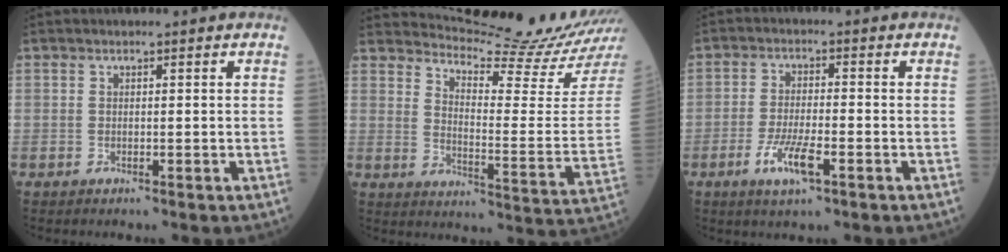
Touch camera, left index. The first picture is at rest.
{"total": 16.6, "force": [16.2, -2.6, 2.7], "torque": [-0.053, -0.121, 0.210]}
{"total": 5.9, "force": [-2.8, 1.2, 5.0], "torque": [-0.107, -0.007, -0.050]}